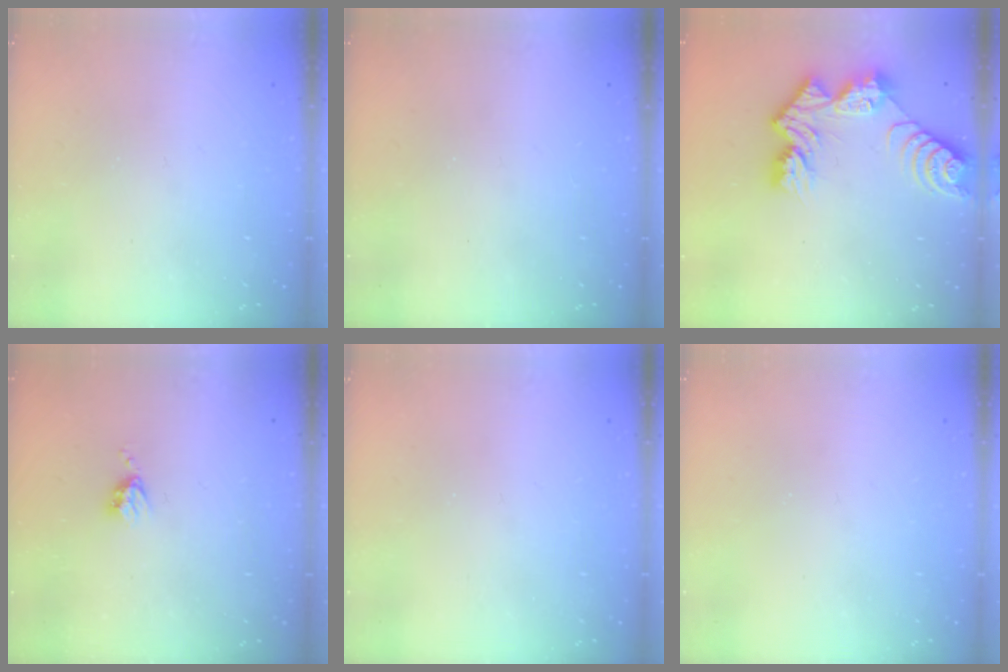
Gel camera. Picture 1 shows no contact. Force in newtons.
{"total": 0.0}
{"total": 11.0, "press": 11.0, "slide": 0.8}
{"total": 3.6, "press": 3.6, "slide": 0.4}
{"total": 0.0}
{"total": 0.0}